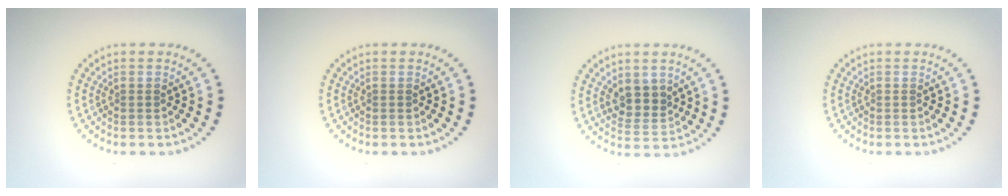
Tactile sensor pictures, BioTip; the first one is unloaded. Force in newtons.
{"total": 0.0}
{"total": 2.8, "press": 2.5, "slide": 1.2}
{"total": 0.0}